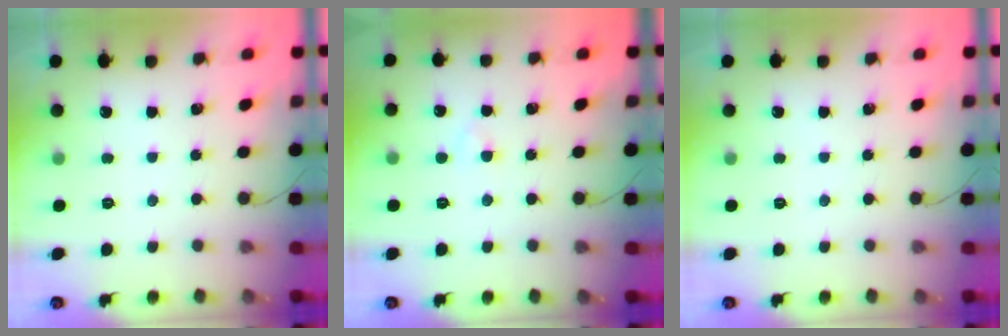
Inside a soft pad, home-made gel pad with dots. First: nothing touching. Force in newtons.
{"total": 1.9, "press": 1.7, "slide": 0.9}
{"total": 0.0}